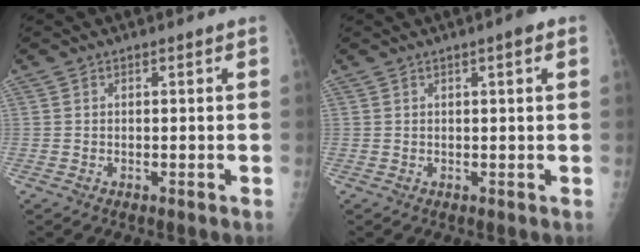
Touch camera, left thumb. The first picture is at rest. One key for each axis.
{"total": 2.5, "fx": 1.3, "fy": 0.3, "fz": 2.1, "tx": -0.031, "ty": -0.001, "tz": 0.016}